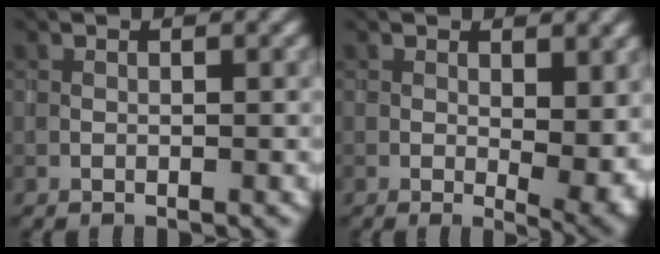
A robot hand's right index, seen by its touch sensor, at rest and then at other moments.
{"total": 5.0, "force": [0.0, 2.4, 4.4], "torque": [-0.060, -0.015, 0.009]}